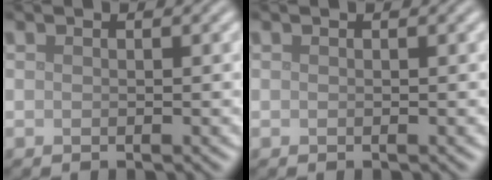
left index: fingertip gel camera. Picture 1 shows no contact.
{"total": 0.0}